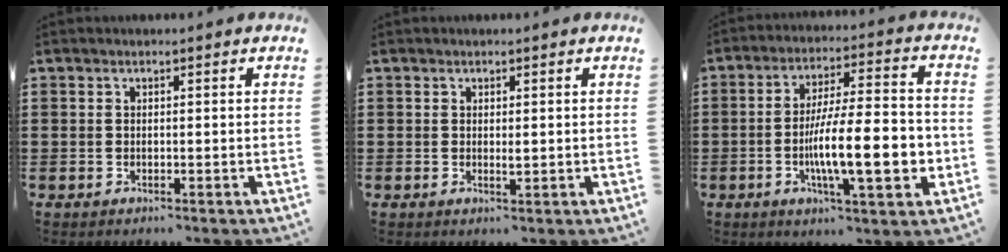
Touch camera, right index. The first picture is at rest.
{"total": 1.2, "force": [0.1, 0.3, 1.2], "torque": [-0.022, 0.000, 0.002]}
{"total": 15.2, "force": [-3.2, 3.8, 14.4], "torque": [-0.231, -0.014, -0.056]}